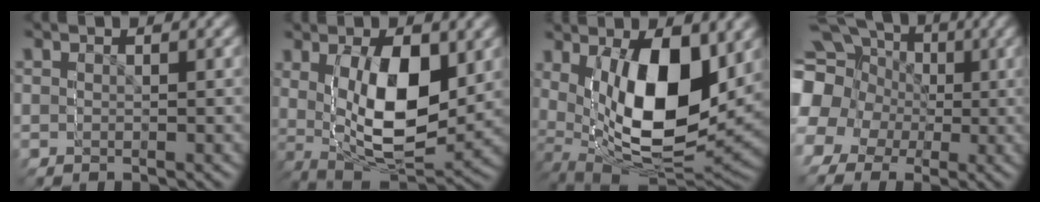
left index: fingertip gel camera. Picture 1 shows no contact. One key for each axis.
{"total": 9.3, "fx": 2.4, "fy": 6.6, "fz": 6.1, "tx": -0.140, "ty": -0.017, "tz": 0.042}
{"total": 13.4, "fx": 2.4, "fy": 9.6, "fz": 9.0, "tx": -0.193, "ty": -0.025, "tz": 0.044}
{"total": 17.0, "fx": 2.2, "fy": 14.7, "fz": 8.1, "tx": -0.151, "ty": -0.016, "tz": 0.018}